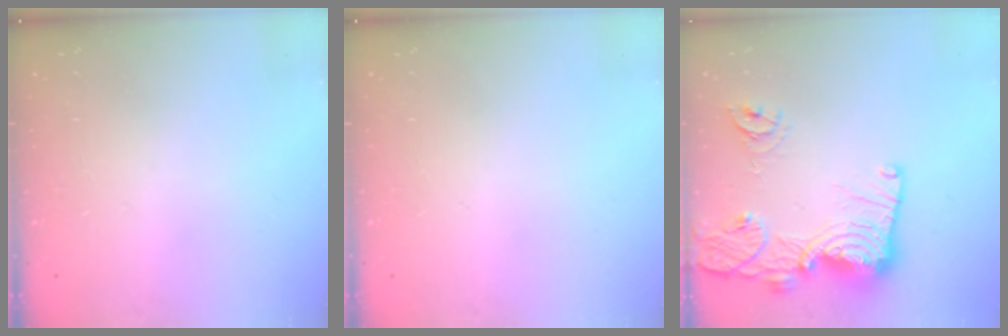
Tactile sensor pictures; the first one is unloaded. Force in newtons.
{"total": 0.0}
{"total": 18.6, "press": 18.6, "slide": 1.6}